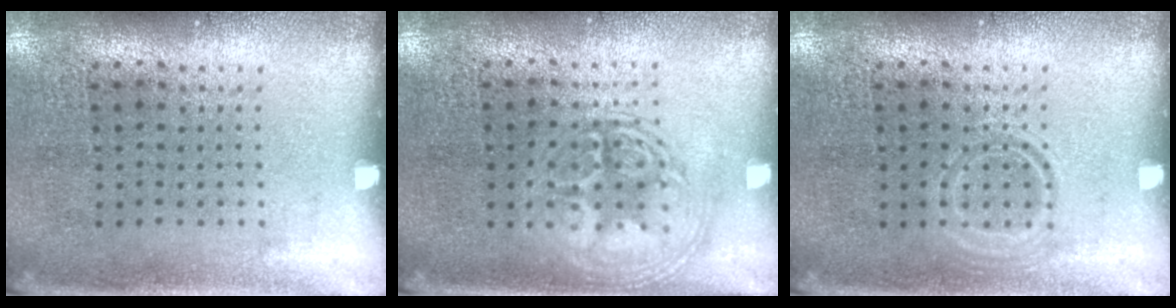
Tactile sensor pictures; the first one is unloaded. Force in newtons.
{"total": 2.6, "press": 2.6, "slide": 0.2}
{"total": 1.4, "press": 1.3, "slide": 0.4}